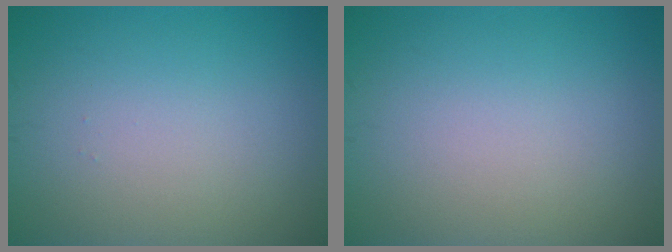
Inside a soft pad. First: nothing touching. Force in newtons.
{"total": 0.0}